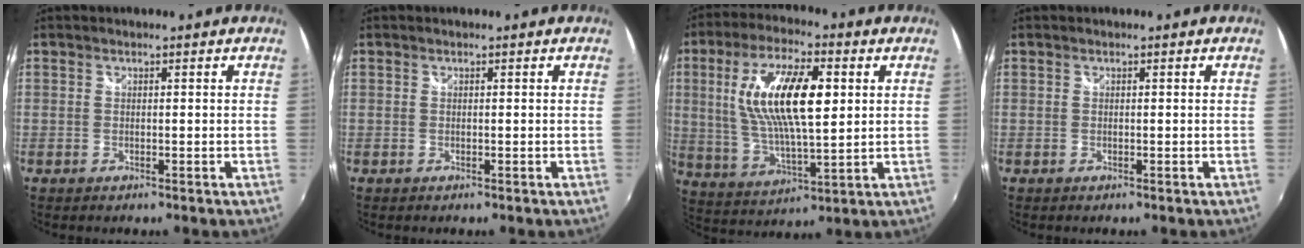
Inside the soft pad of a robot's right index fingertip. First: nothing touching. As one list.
[{"total": 0.0}, {"total": 16.8, "force": [3.7, 5.9, 15.4], "torque": [-0.292, 0.008, 0.073]}, {"total": 0.0}]